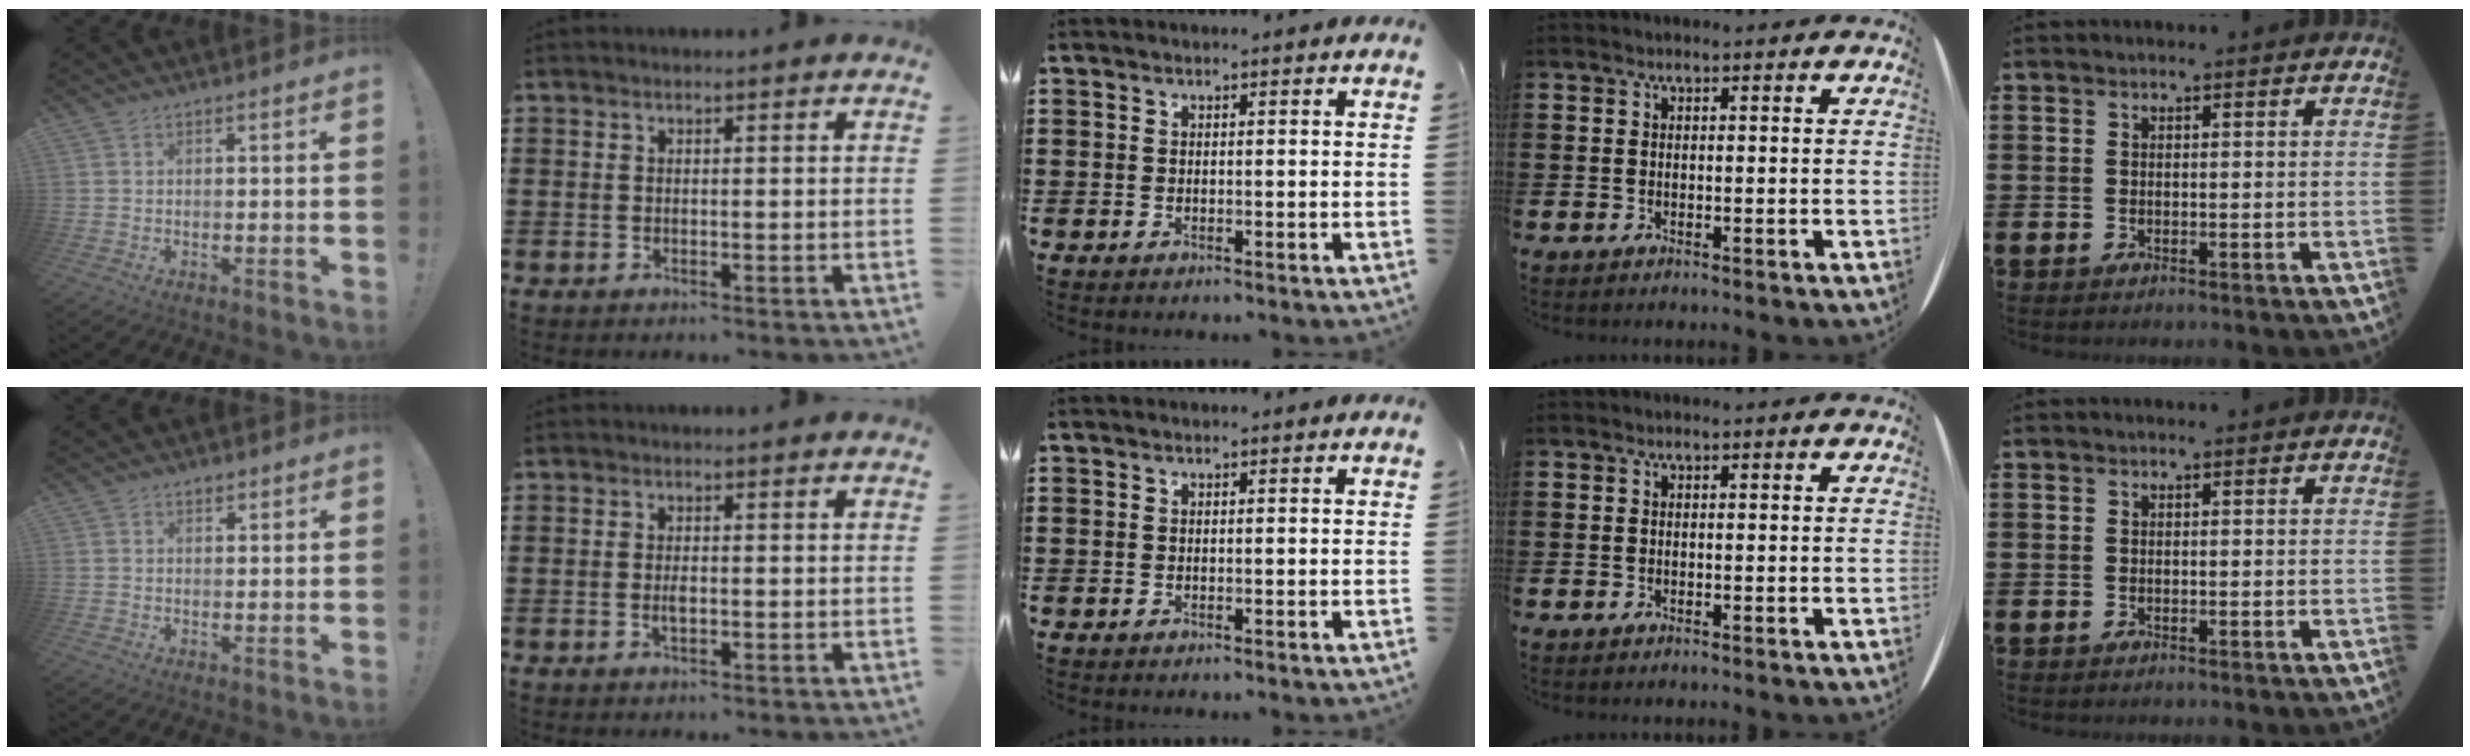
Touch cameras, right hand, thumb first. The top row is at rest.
{"thumb": {"total": 1.5, "force": [1.1, 0.7, 0.7], "torque": [-0.003, -0.006, 0.018]}, "index": {"total": 1.7, "force": [-0.2, 0.7, 1.6], "torque": [-0.030, 0.000, -0.005]}}